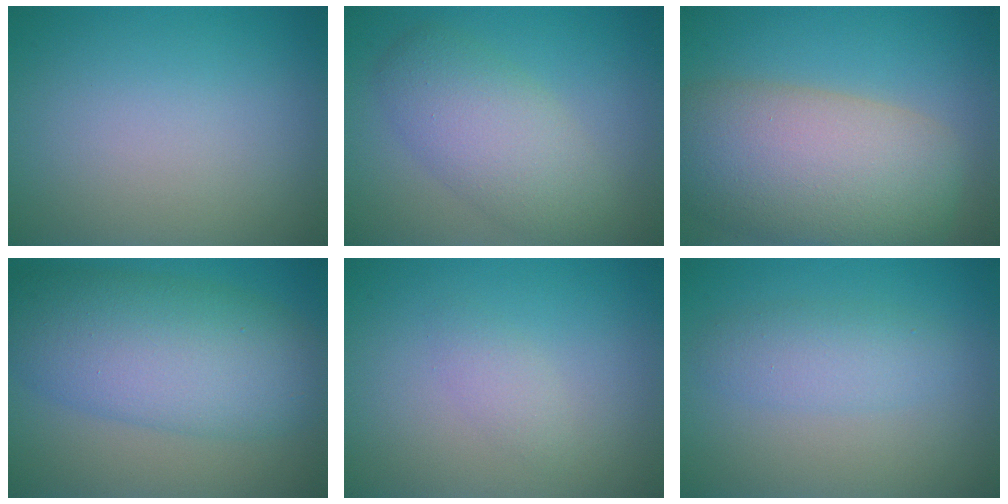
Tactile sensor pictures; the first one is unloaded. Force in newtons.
{"total": 5.3, "press": 5.3, "slide": 0.3}
{"total": 11.0, "press": 11.0, "slide": 0.8}
{"total": 9.4, "press": 9.4, "slide": 0.2}
{"total": 1.2, "press": 1.2, "slide": 0.1}
{"total": 2.8, "press": 2.8, "slide": 0.1}